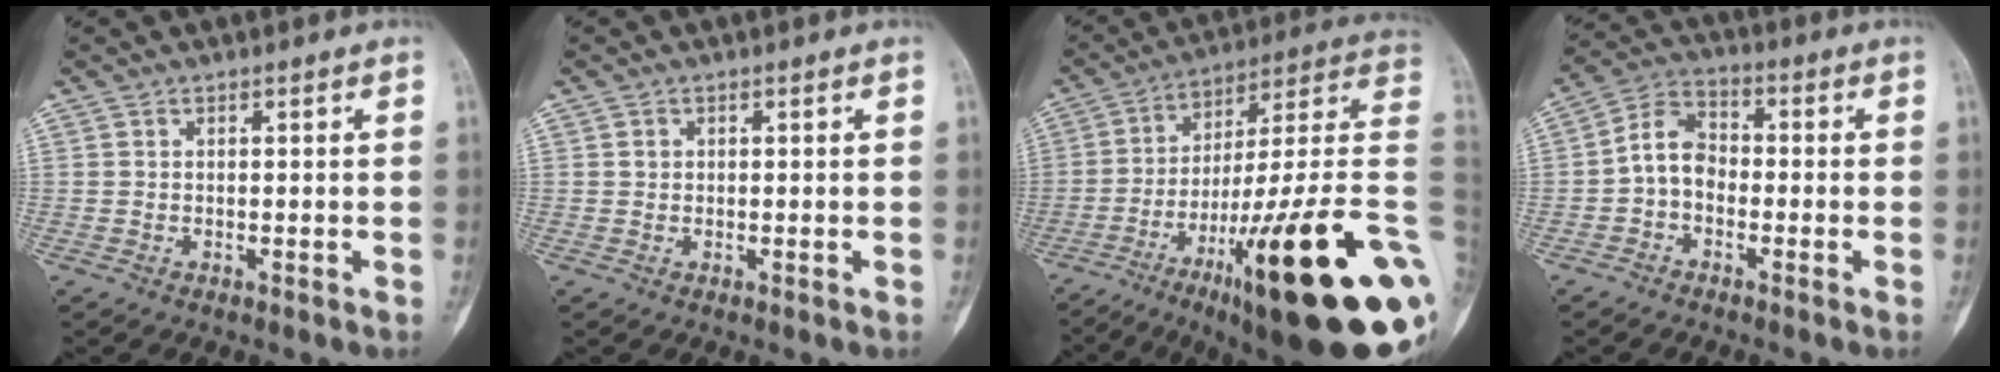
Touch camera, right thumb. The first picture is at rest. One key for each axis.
{"total": 0.8, "fx": 0.2, "fy": 0.7, "fz": 0.3, "tx": -0.002, "ty": 0.002, "tz": 0.004}
{"total": 32.6, "fx": -10.4, "fy": 5.2, "fz": 30.5, "tx": -0.379, "ty": 0.052, "tz": -0.165}
{"total": 7.0, "fx": -1.4, "fy": 5.1, "fz": 4.5, "tx": -0.064, "ty": 0.030, "tz": -0.044}